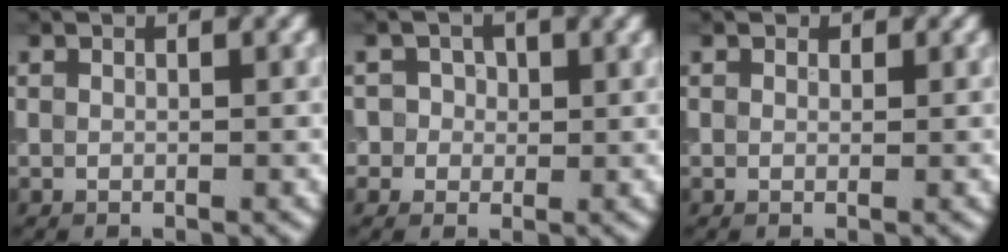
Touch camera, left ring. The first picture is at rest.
{"total": 2.9, "force": [0.7, 2.6, 0.9], "torque": [0.004, 0.006, -0.003]}
{"total": 0.7, "force": [0.4, 0.5, 0.1], "torque": [0.002, -0.006, 0.001]}